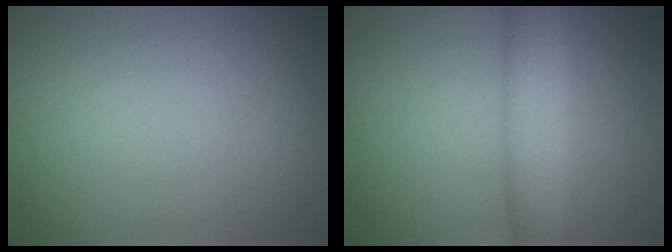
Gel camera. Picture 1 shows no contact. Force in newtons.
{"total": 4.2, "press": 4.2, "slide": 0.3}